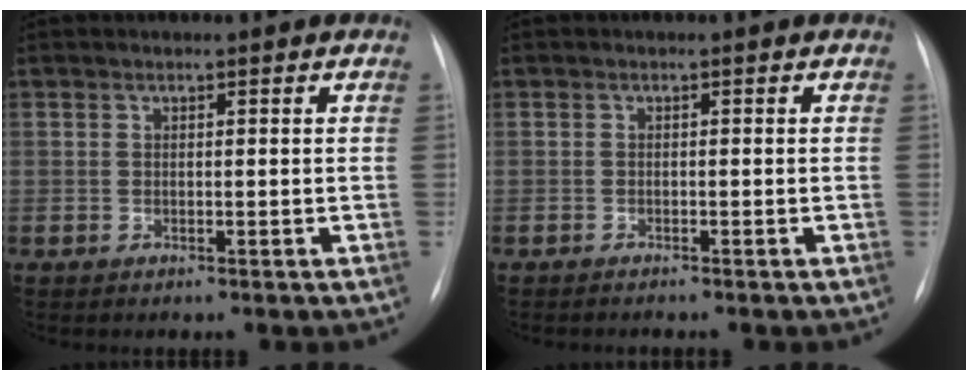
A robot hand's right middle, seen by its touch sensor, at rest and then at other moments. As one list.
[{"total": 1.1, "force": [-1.0, -0.1, 0.3], "torque": [-0.007, -0.002, -0.014]}]